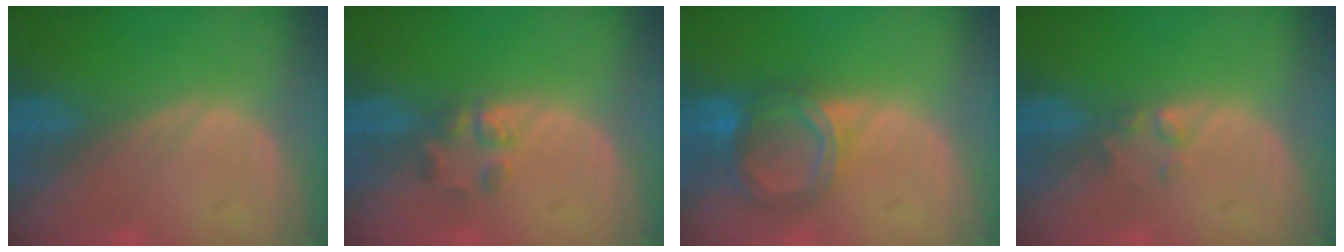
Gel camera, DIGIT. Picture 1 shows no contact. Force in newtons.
{"total": 2.6, "press": 2.4, "slide": 0.9}
{"total": 6.4, "press": 5.7, "slide": 2.9}
{"total": 1.4, "press": 1.3, "slide": 0.2}